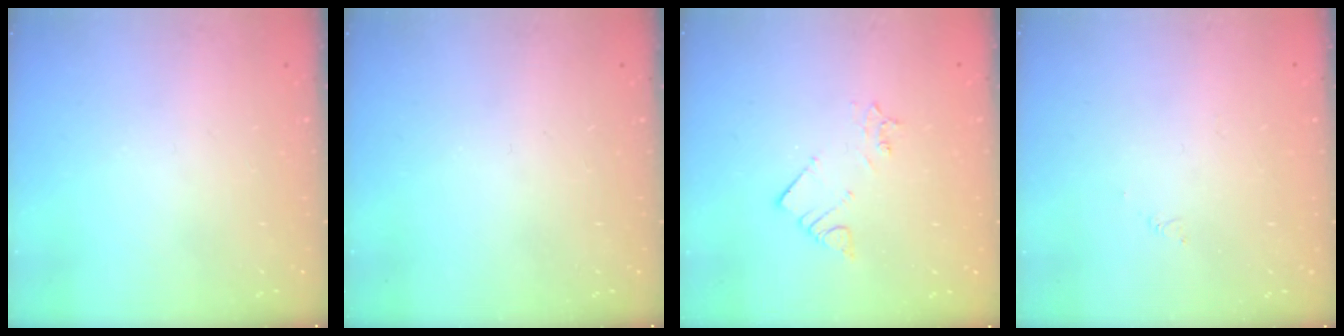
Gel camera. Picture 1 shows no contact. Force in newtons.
{"total": 0.0}
{"total": 2.6, "press": 2.6, "slide": 0.2}
{"total": 1.6, "press": 1.5, "slide": 0.3}